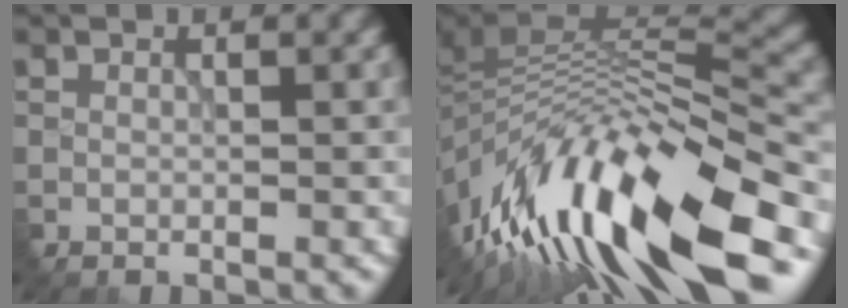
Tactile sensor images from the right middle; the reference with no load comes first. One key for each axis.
{"total": 14.3, "fx": -6.4, "fy": 4.9, "fz": 11.8, "tx": -0.217, "ty": 0.022, "tz": -0.109}